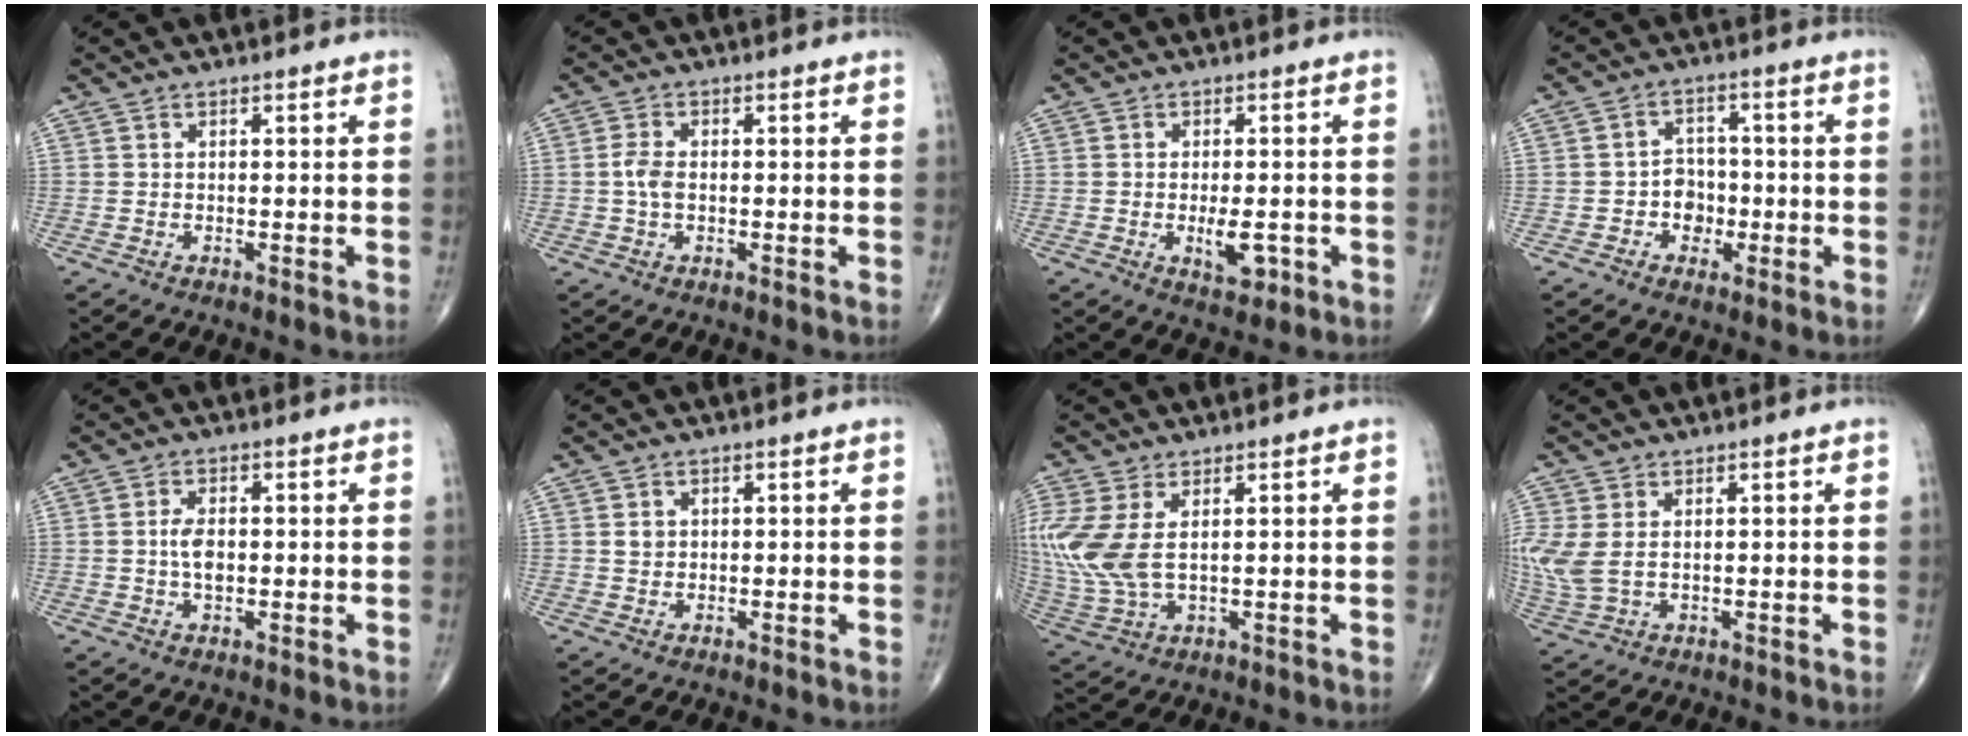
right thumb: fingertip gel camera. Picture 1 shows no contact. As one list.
[{"total": 3.0, "force": [-0.3, 1.7, 2.4], "torque": [-0.055, 0.005, -0.011]}, {"total": 4.6, "force": [-1.3, 1.9, 3.9], "torque": [-0.052, -0.006, -0.015]}, {"total": 5.0, "force": [-1.4, 4.2, 2.3], "torque": [0.000, 0.014, -0.031]}, {"total": 3.7, "force": [-0.1, 1.9, 3.1], "torque": [-0.055, 0.000, -0.004]}, {"total": 1.6, "force": [0.4, 1.3, 0.7], "torque": [-0.007, -0.001, 0.008]}, {"total": 11.8, "force": [2.2, 6.2, 9.8], "torque": [-0.258, -0.003, 0.059]}, {"total": 7.3, "force": [0.8, 4.8, 5.5], "torque": [-0.153, 0.002, 0.027]}]